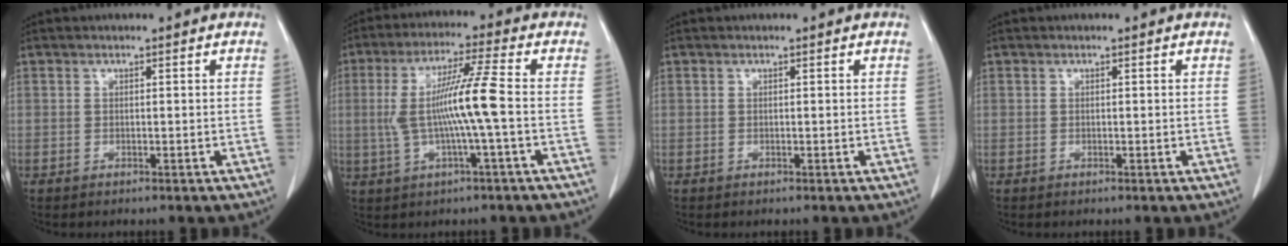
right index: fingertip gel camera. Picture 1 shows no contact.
{"total": 9.6, "force": [-0.5, -0.6, 9.6], "torque": [-0.192, 0.012, -0.008]}
{"total": 0.0}
{"total": 0.0}